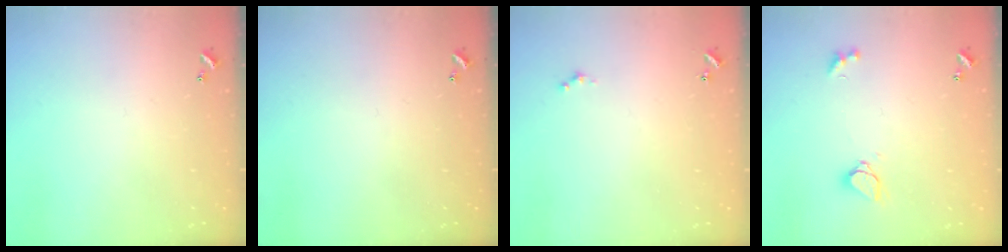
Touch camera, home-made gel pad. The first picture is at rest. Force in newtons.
{"total": 0.0}
{"total": 0.0}
{"total": 2.1, "press": 2.0, "slide": 0.5}